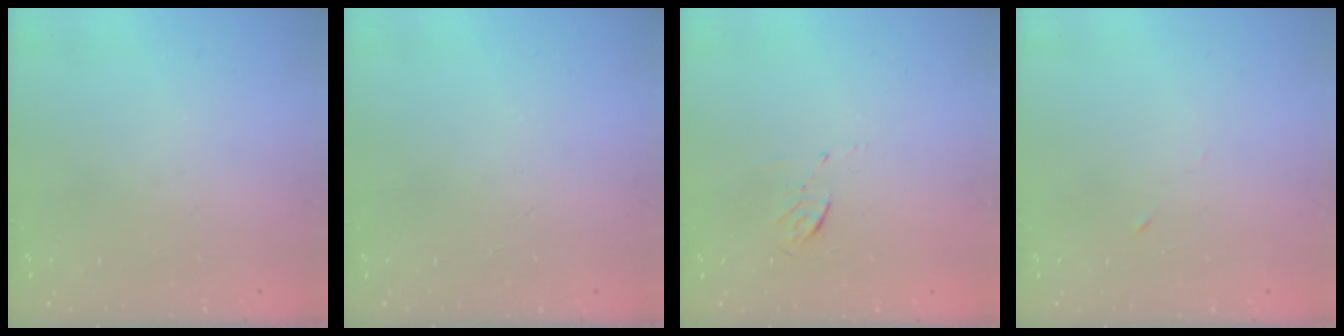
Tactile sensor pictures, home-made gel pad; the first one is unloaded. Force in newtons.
{"total": 0.0}
{"total": 4.0, "press": 3.7, "slide": 1.3}
{"total": 2.7, "press": 2.5, "slide": 1.0}